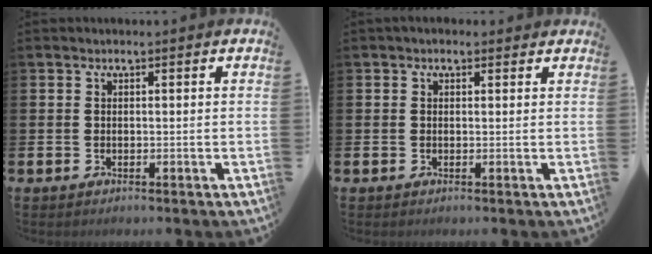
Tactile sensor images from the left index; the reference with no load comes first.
{"total": 0.8, "force": [0.4, 0.6, 0.3], "torque": [0.003, 0.006, 0.004]}